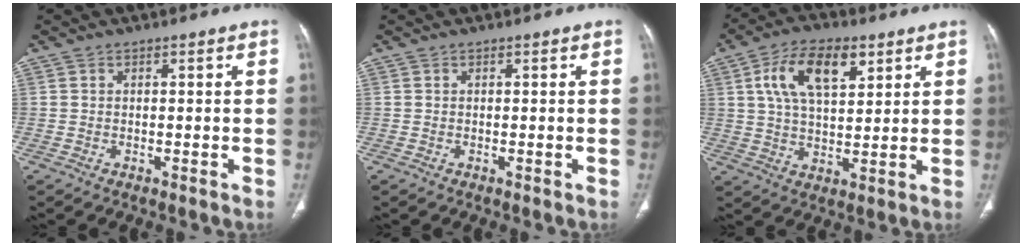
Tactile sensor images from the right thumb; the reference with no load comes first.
{"total": 0.0}
{"total": 12.5, "force": [5.2, 6.4, 9.4], "torque": [-0.159, -0.006, 0.094]}